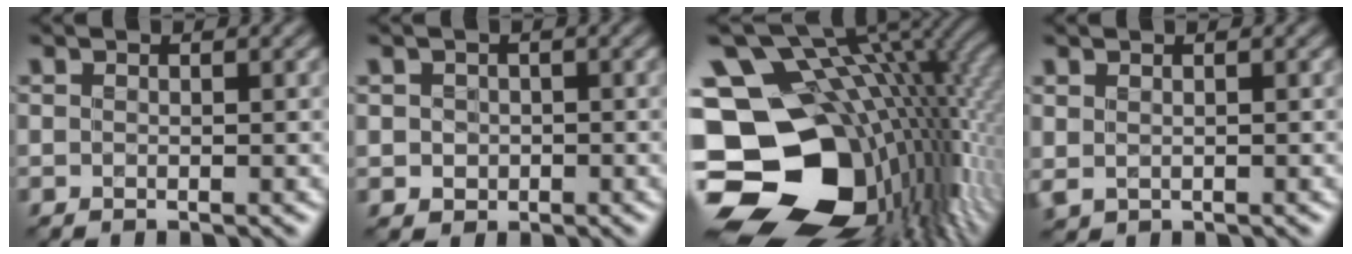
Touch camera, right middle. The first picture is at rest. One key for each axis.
{"total": 1.3, "fx": 0.1, "fy": 1.3, "fz": 0.1, "tx": 0.007, "ty": -0.002, "tz": 0.000}
{"total": 19.8, "fx": -2.7, "fy": 13.4, "fz": 14.3, "tx": -0.273, "ty": -0.018, "tz": -0.035}
{"total": 0.7, "fx": 0.3, "fy": 0.5, "fz": 0.4, "tx": -0.012, "ty": -0.003, "tz": 0.009}